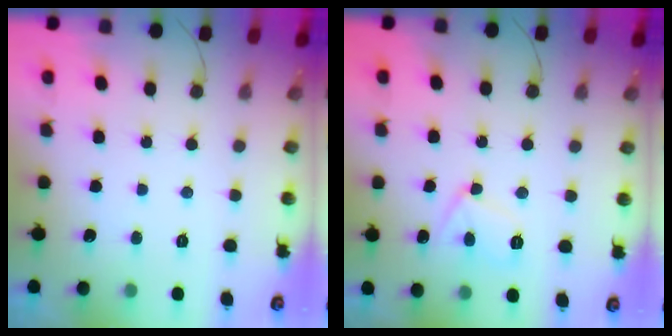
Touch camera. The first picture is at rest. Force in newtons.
{"total": 7.9, "press": 7.7, "slide": 1.6}